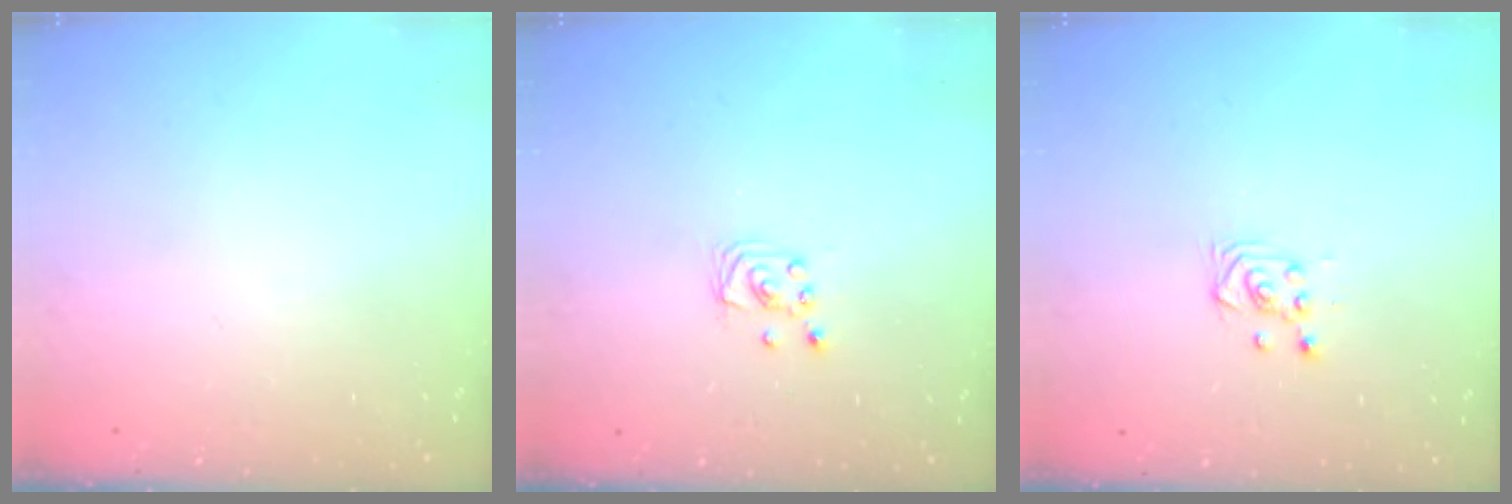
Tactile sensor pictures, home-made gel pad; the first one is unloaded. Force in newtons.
{"total": 2.2, "press": 2.2, "slide": 0.2}
{"total": 3.7, "press": 3.5, "slide": 1.1}